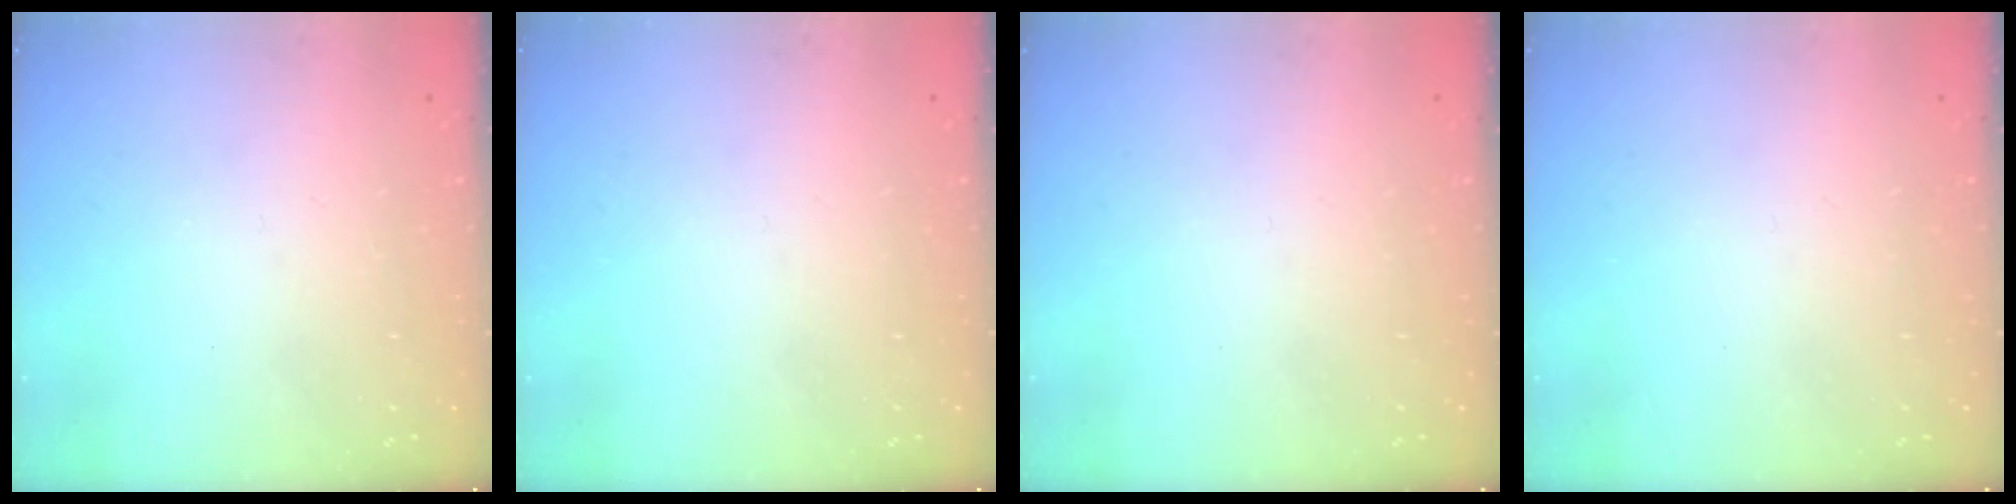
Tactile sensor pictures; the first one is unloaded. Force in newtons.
{"total": 0.0}
{"total": 0.0}
{"total": 0.0}